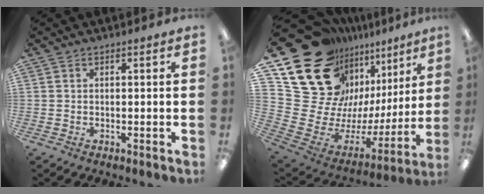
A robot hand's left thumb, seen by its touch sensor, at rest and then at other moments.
{"total": 25.7, "force": [14.3, 17.9, 11.7], "torque": [-0.206, -0.136, 0.312]}